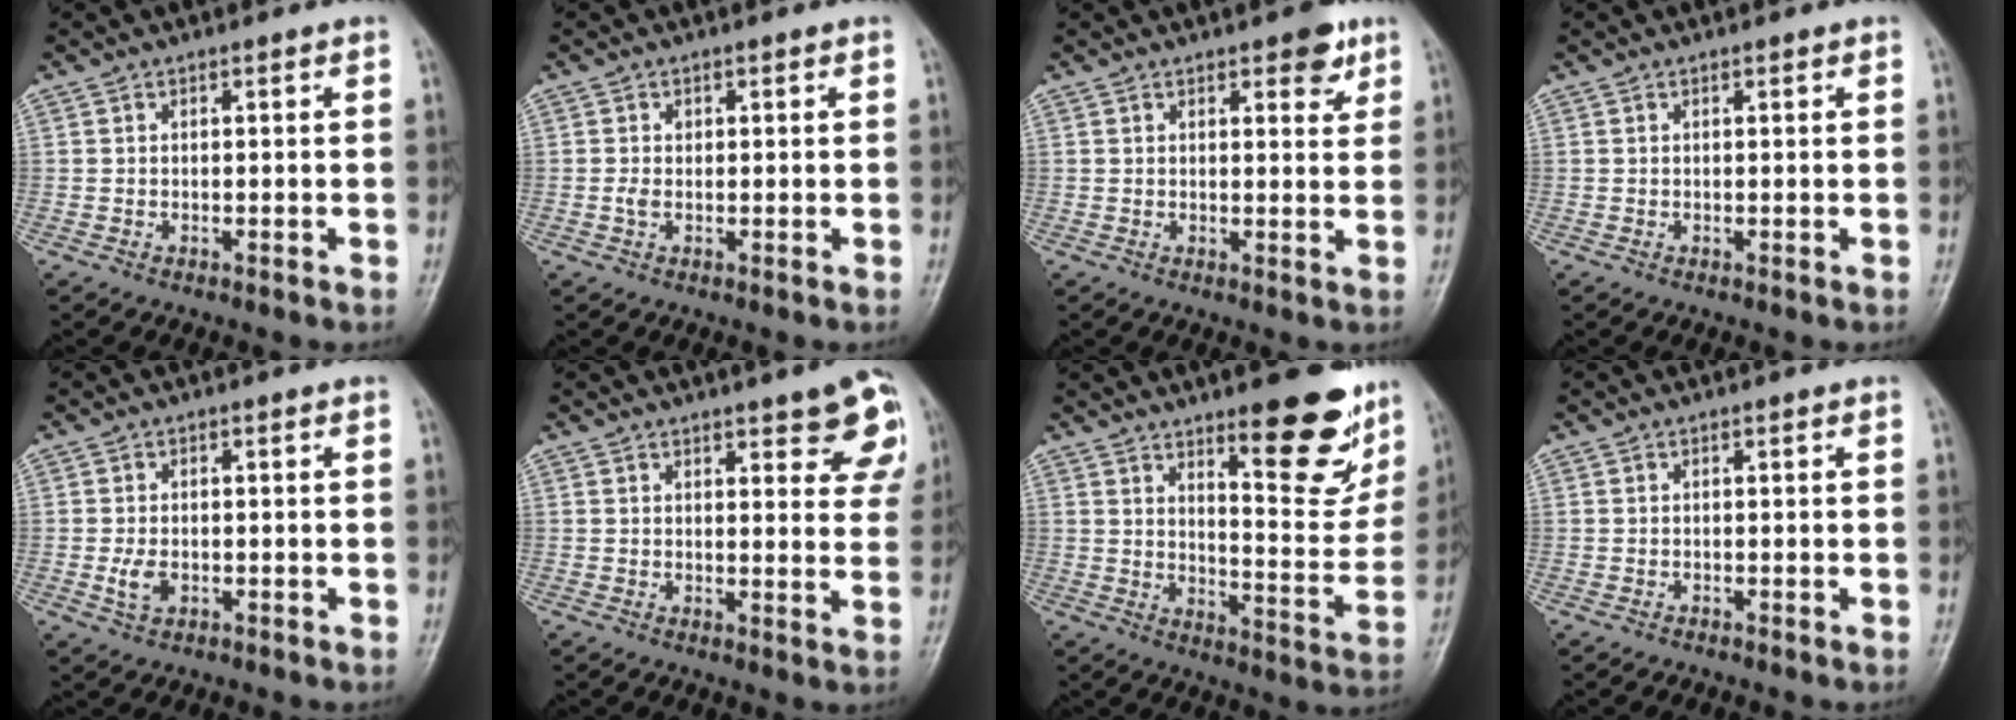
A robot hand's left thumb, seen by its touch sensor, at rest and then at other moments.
{"total": 1.5, "force": [0.0, 1.1, 1.1], "torque": [-0.022, 0.001, 0.000]}
{"total": 4.4, "force": [2.6, 2.0, 2.9], "torque": [-0.019, -0.011, 0.029]}
{"total": 0.0}
{"total": 3.1, "force": [-0.7, 1.9, 2.3], "torque": [-0.044, -0.001, -0.012]}
{"total": 10.3, "force": [5.5, 3.4, 8.0], "torque": [-0.062, -0.024, 0.065]}
{"total": 16.5, "force": [10.5, 4.9, 11.7], "torque": [-0.107, -0.075, 0.155]}
{"total": 0.0}